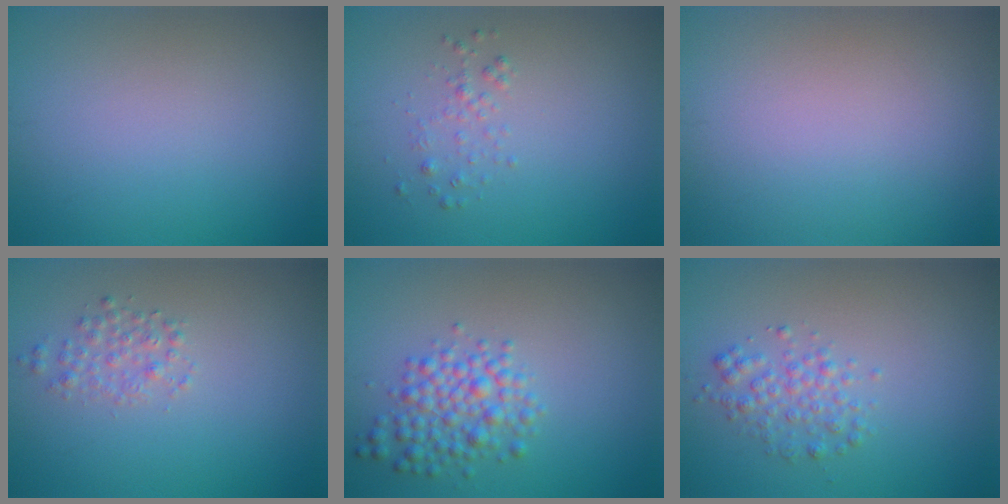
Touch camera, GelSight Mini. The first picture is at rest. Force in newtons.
{"total": 1.0, "press": 1.0, "slide": 0.1}
{"total": 0.0}
{"total": 1.6, "press": 1.6, "slide": 0.0}
{"total": 3.7, "press": 3.6, "slide": 0.1}
{"total": 2.2, "press": 2.2, "slide": 0.0}